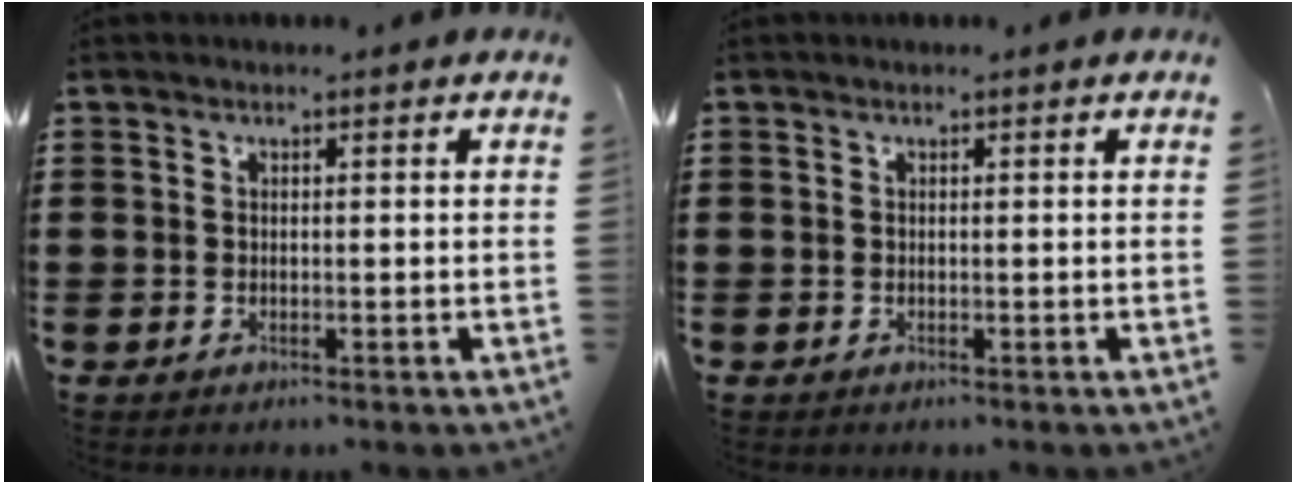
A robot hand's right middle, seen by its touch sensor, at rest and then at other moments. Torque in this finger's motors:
{"motor_torque": [-0.07, -0.07, 0.01, -0.01]}